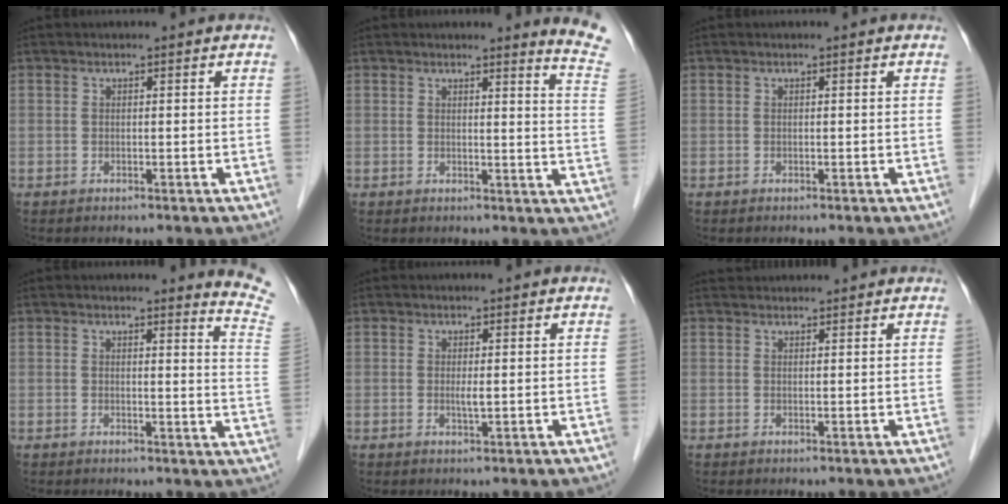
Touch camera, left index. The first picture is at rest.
{"total": 7.4, "force": [7.1, -1.1, 1.6], "torque": [-0.015, -0.083, 0.052]}
{"total": 0.0}
{"total": 7.7, "force": [7.6, -1.0, 0.9], "torque": [-0.006, -0.094, 0.054]}
{"total": 1.2, "force": [0.2, 0.1, 1.1], "torque": [-0.027, -0.002, 0.004]}
{"total": 3.9, "force": [3.9, 0.5, 0.5], "torque": [-0.009, 0.035, 0.058]}